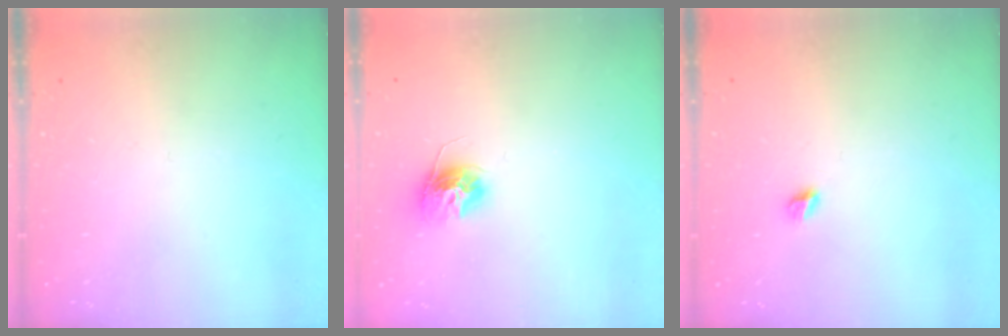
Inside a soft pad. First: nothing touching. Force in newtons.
{"total": 11.4, "press": 11.4, "slide": 1.0}
{"total": 4.3, "press": 4.2, "slide": 0.5}